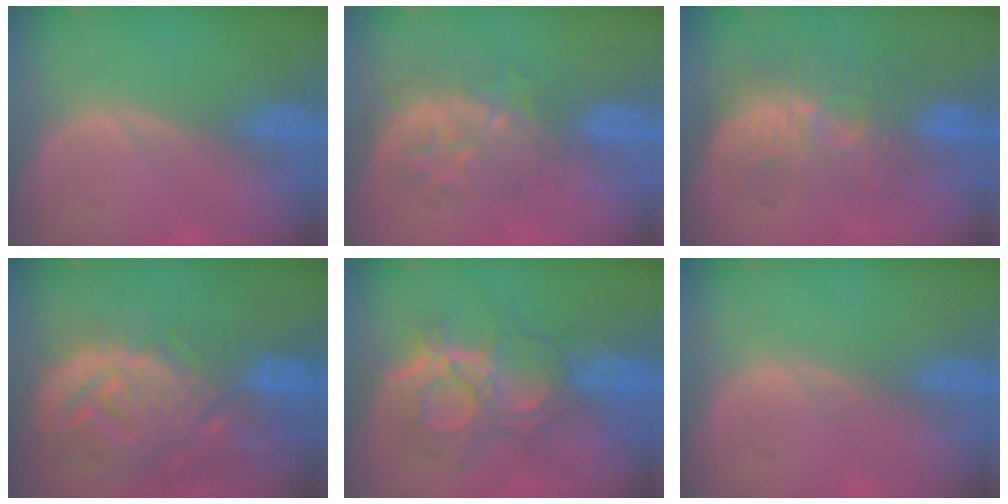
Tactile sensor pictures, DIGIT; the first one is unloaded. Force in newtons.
{"total": 9.2, "press": 8.0, "slide": 4.5}
{"total": 8.8, "press": 8.4, "slide": 2.7}
{"total": 14.0, "press": 12.1, "slide": 7.1}
{"total": 9.4, "press": 9.4, "slide": 1.1}
{"total": 0.0}